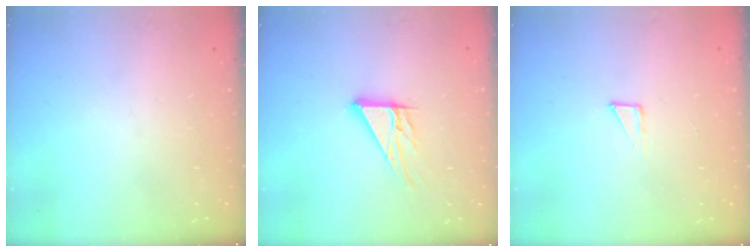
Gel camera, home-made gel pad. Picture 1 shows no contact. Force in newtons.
{"total": 10.6, "press": 10.6, "slide": 0.8}
{"total": 3.0, "press": 3.0, "slide": 0.3}